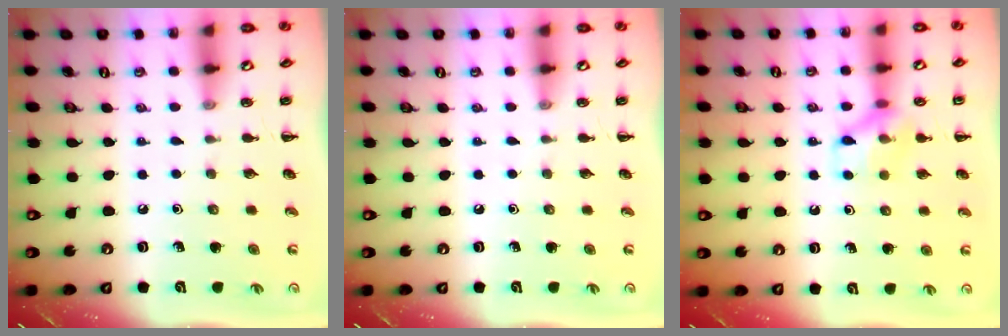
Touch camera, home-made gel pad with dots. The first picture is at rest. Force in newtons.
{"total": 0.0}
{"total": 10.4, "press": 10.4, "slide": 1.0}